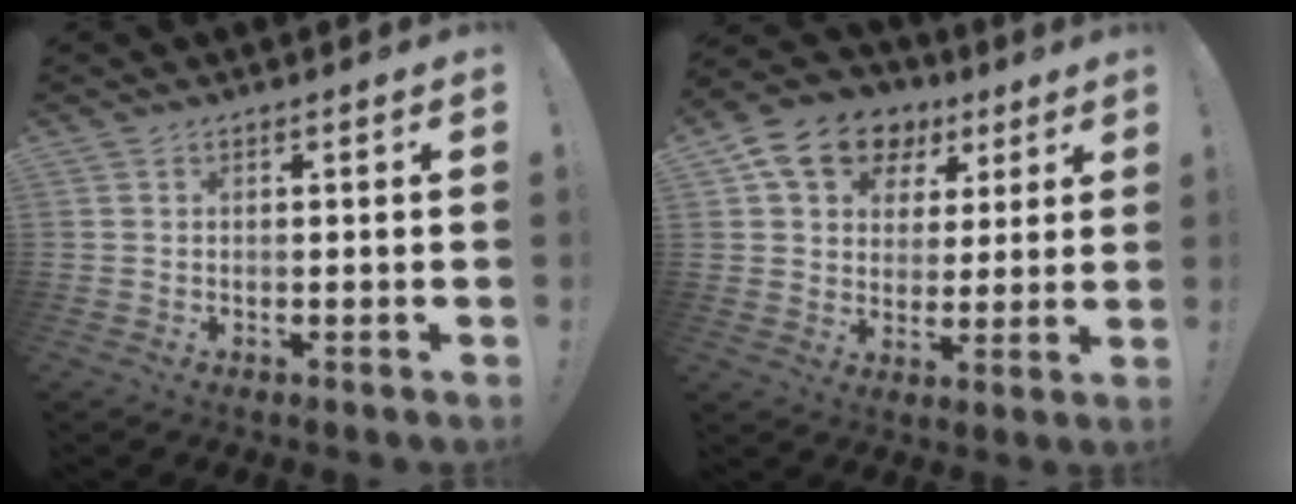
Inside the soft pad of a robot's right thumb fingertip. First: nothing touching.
{"total": 14.1, "force": [7.4, 10.5, 5.8], "torque": [-0.095, -0.031, 0.142]}